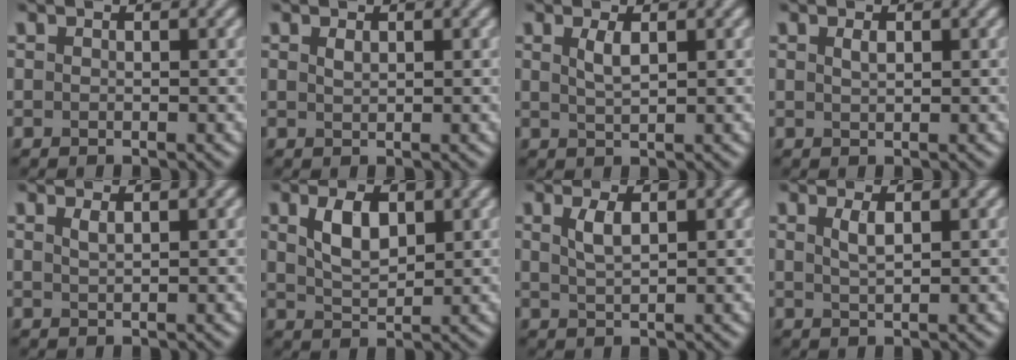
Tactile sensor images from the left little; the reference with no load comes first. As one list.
[{"total": 0.7, "force": [0.4, 0.3, 0.5], "torque": [-0.014, 0.000, 0.010]}, {"total": 1.7, "force": [0.7, 0.5, 1.4], "torque": [-0.031, 0.000, 0.016]}, {"total": 0.8, "force": [0.4, 0.3, 0.7], "torque": [-0.015, 0.001, 0.010]}, {"total": 1.0, "force": [0.6, 0.3, 0.7], "torque": [-0.014, 0.002, 0.011]}, {"total": 3.6, "force": [1.5, 1.9, 2.7], "torque": [-0.058, 0.003, 0.032]}, {"total": 2.0, "force": [0.9, 0.7, 1.6], "torque": [-0.036, 0.001, 0.019]}, {"total": 1.6, "force": [0.7, 0.4, 1.4], "torque": [-0.029, 0.001, 0.014]}]